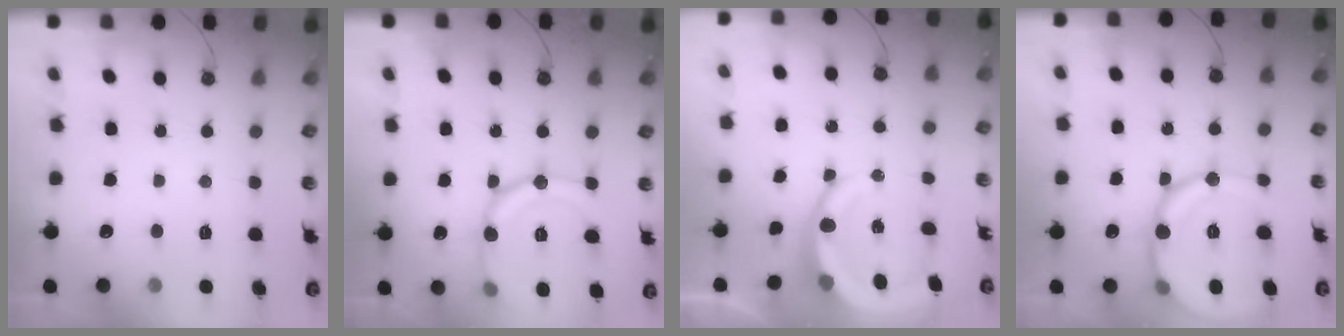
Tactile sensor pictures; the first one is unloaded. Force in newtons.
{"total": 16.3, "press": 16.3, "slide": 1.1}
{"total": 13.0, "press": 12.7, "slide": 2.8}
{"total": 19.2, "press": 19.0, "slide": 2.4}